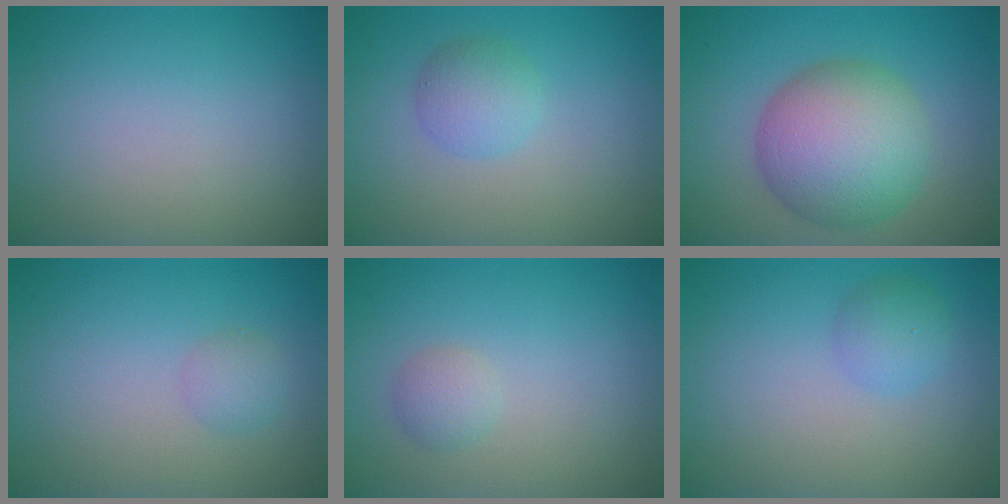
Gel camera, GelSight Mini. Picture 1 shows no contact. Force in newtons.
{"total": 2.5, "press": 2.5, "slide": 0.1}
{"total": 8.9, "press": 8.9, "slide": 0.3}
{"total": 1.4, "press": 1.4, "slide": 0.0}
{"total": 1.4, "press": 1.4, "slide": 0.1}
{"total": 1.9, "press": 1.9, "slide": 0.1}